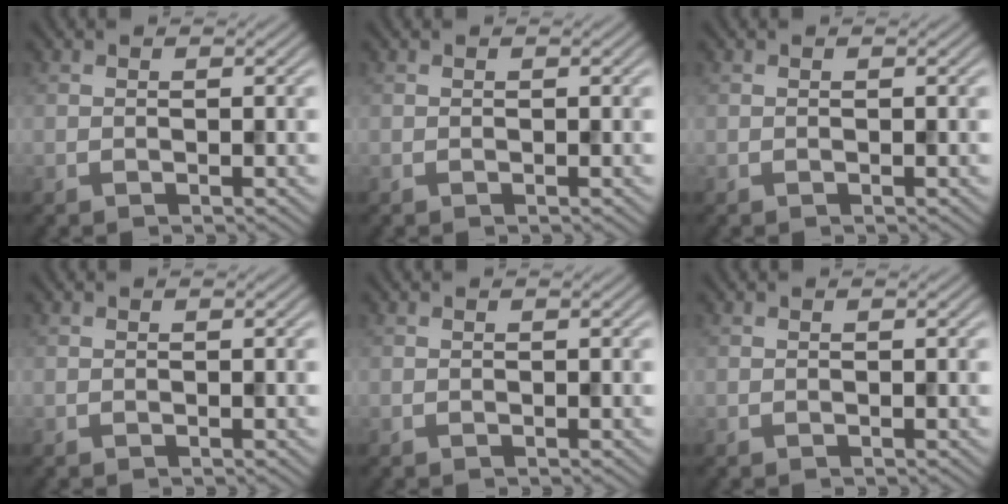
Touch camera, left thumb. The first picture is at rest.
{"total": 0.0}
{"total": 0.0}
{"total": 0.0}
{"total": 0.0}
{"total": 0.0}